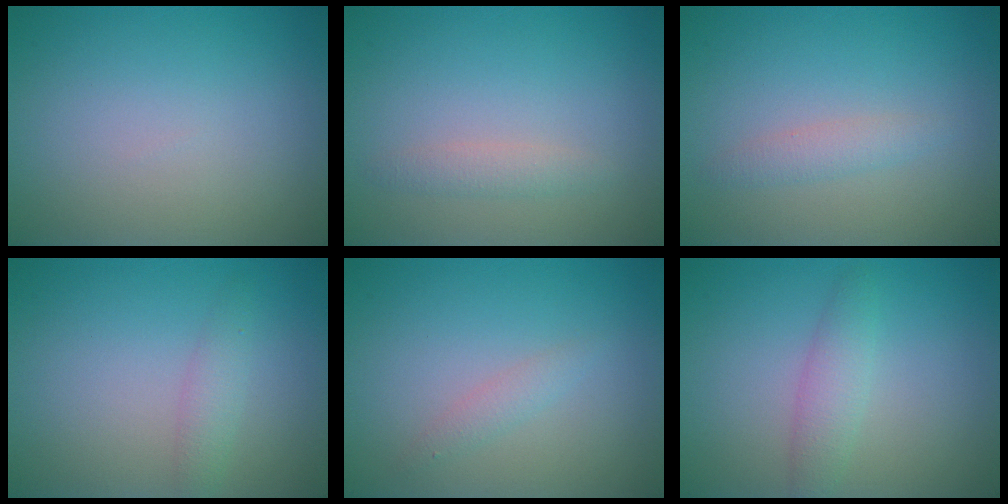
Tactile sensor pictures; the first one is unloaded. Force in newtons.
{"total": 1.3, "press": 1.3, "slide": 0.0}
{"total": 1.4, "press": 1.4, "slide": 0.0}
{"total": 1.6, "press": 1.6, "slide": 0.0}
{"total": 1.1, "press": 1.1, "slide": 0.0}
{"total": 2.2, "press": 2.2, "slide": 0.0}